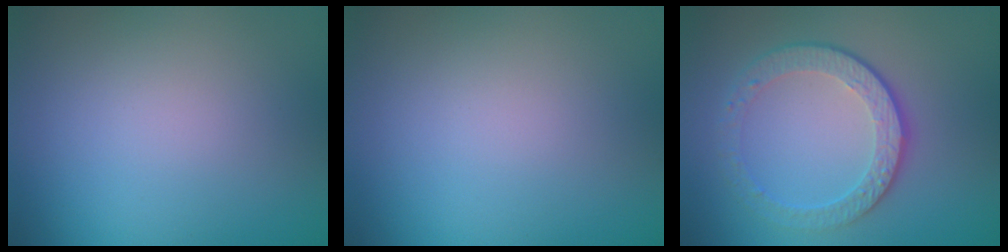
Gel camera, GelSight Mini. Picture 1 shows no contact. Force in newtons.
{"total": 0.0}
{"total": 4.5, "press": 3.2, "slide": 3.1}